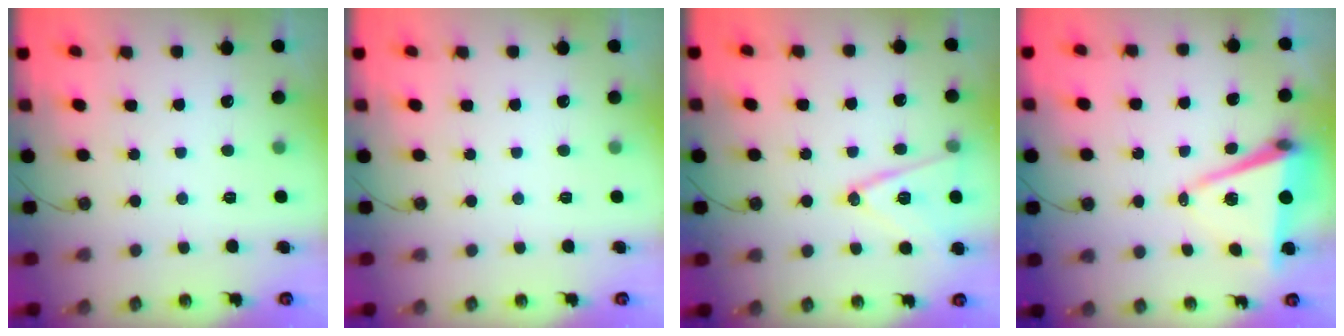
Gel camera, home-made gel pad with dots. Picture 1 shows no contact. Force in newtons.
{"total": 0.0}
{"total": 14.1, "press": 13.7, "slide": 3.3}
{"total": 9.1, "press": 8.0, "slide": 4.4}